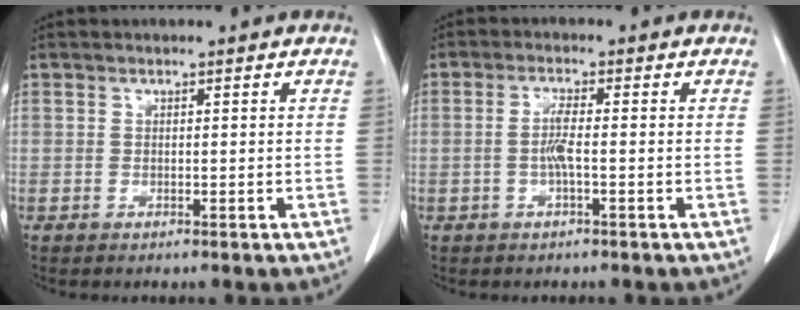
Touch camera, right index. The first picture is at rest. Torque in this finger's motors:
{"motor_torque": [0.51, -0.14, 0.34, 0.09]}